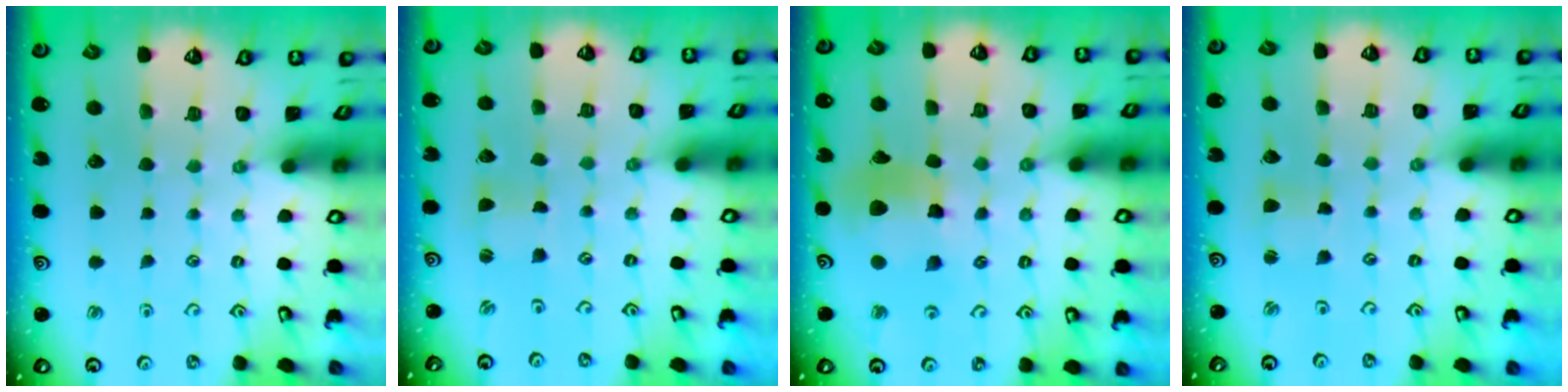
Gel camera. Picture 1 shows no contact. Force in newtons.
{"total": 0.0}
{"total": 11.1, "press": 11.1, "slide": 0.9}
{"total": 2.5, "press": 2.5, "slide": 0.2}